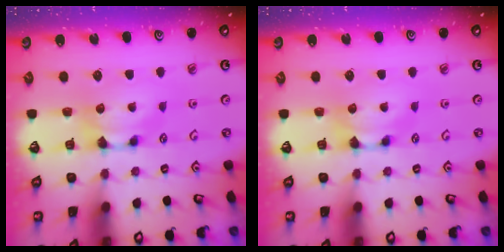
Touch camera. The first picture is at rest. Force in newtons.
{"total": 0.0}